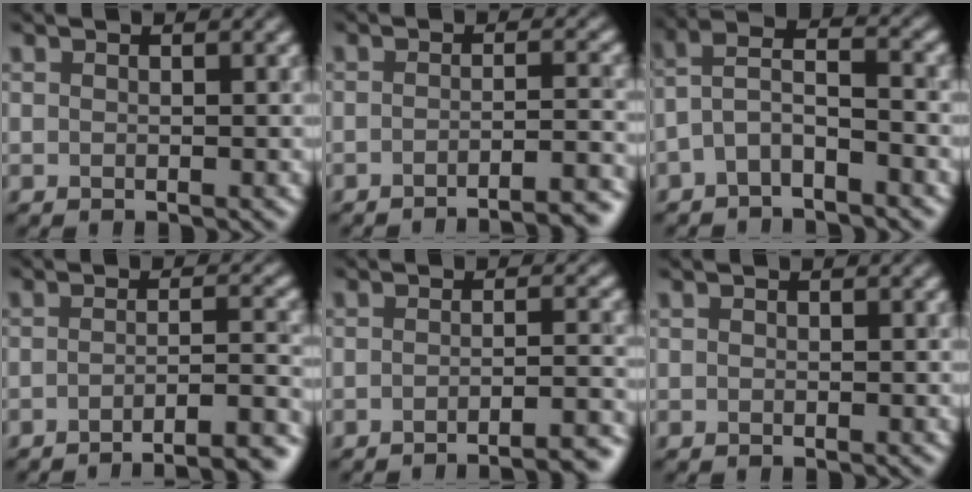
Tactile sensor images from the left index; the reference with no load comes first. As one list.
[{"total": 6.3, "force": [-5.0, 1.1, 3.6], "torque": [-0.025, 0.021, -0.046]}, {"total": 3.0, "force": [-2.0, 0.8, 2.0], "torque": [-0.052, 0.016, -0.035]}, {"total": 8.0, "force": [-6.1, 1.5, 4.9], "torque": [-0.042, 0.020, -0.055]}, {"total": 5.9, "force": [-4.7, 1.0, 3.5], "torque": [-0.023, 0.019, -0.043]}, {"total": 0.7, "force": [-0.2, -0.4, -0.5], "torque": [0.001, -0.001, 0.005]}]